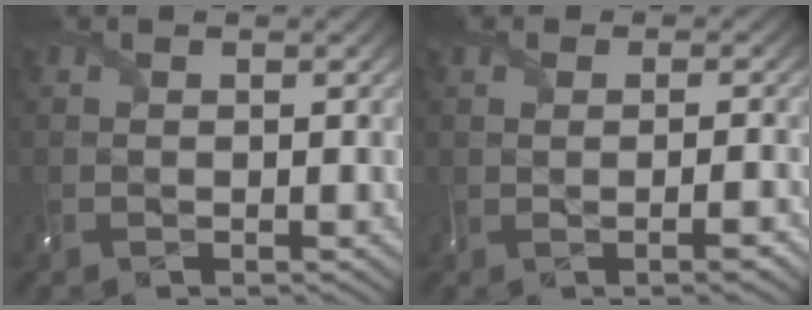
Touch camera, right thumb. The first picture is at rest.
{"total": 2.1, "force": [0.0, 0.7, 2.0], "torque": [-0.022, 0.012, -0.018]}